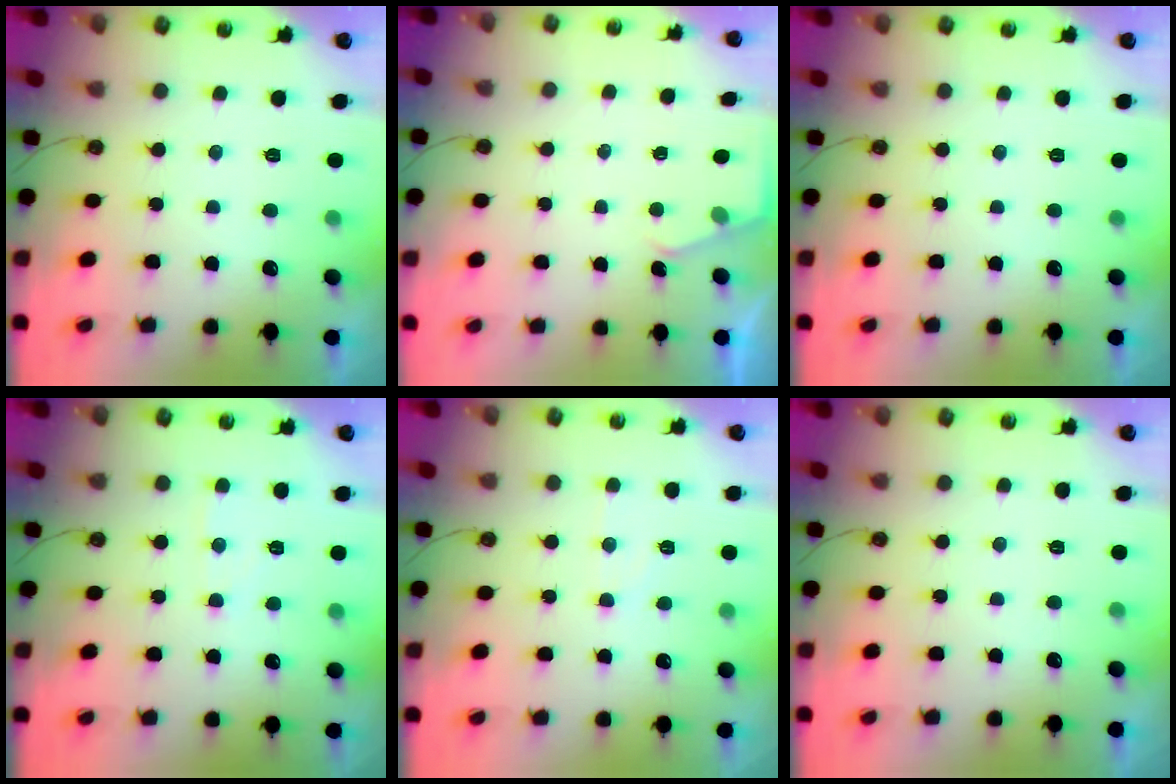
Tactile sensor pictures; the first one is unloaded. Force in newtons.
{"total": 2.1, "press": 2.1, "slide": 0.4}
{"total": 0.0}
{"total": 4.5, "press": 4.4, "slide": 0.7}
{"total": 4.5, "press": 4.4, "slide": 0.8}
{"total": 0.0}